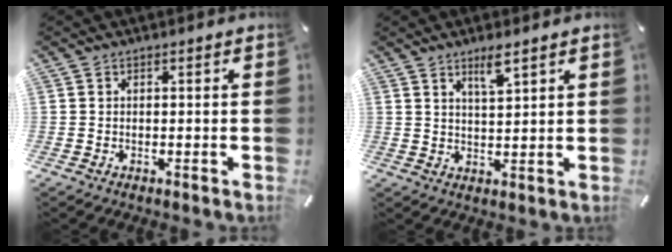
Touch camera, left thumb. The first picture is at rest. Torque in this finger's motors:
{"motor_torque": [0.86, 0.76, 0.44, -0.62, 0.13]}